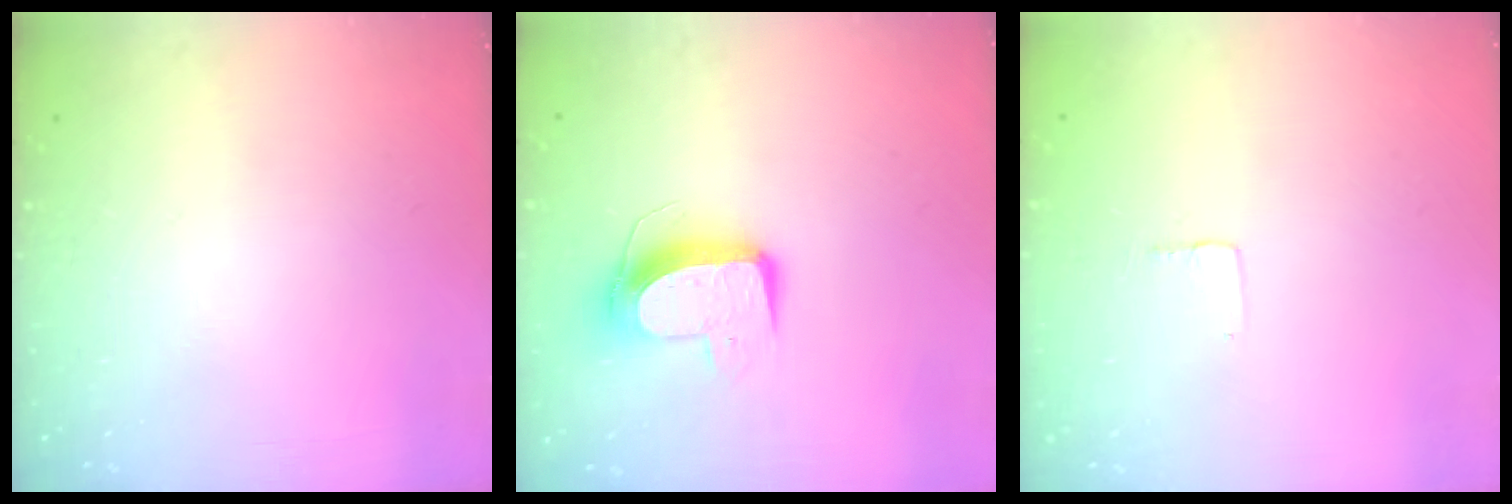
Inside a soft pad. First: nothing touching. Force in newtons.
{"total": 10.2, "press": 10.2, "slide": 0.4}
{"total": 1.9, "press": 1.9, "slide": 0.1}